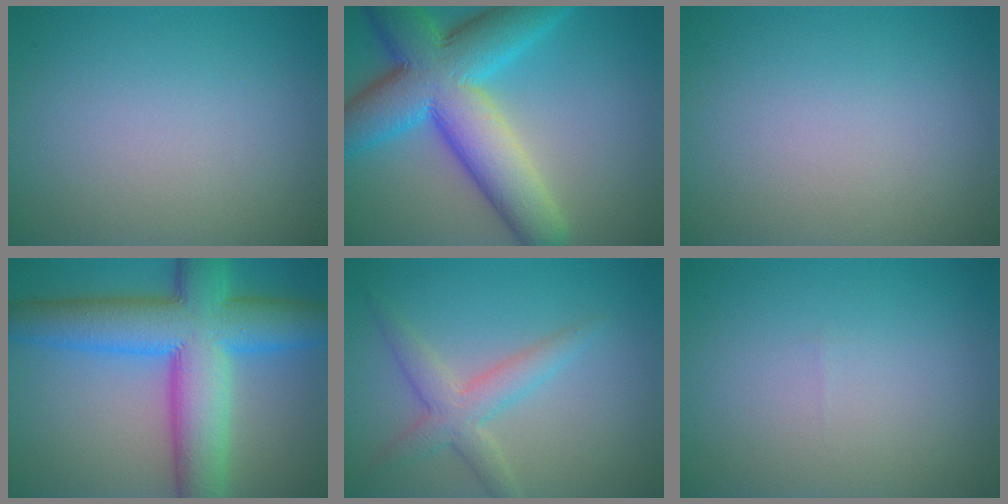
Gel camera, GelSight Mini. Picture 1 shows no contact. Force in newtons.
{"total": 12.4, "press": 12.4, "slide": 0.3}
{"total": 0.0}
{"total": 12.5, "press": 12.5, "slide": 0.2}
{"total": 3.4, "press": 3.4, "slide": 0.0}
{"total": 0.0}